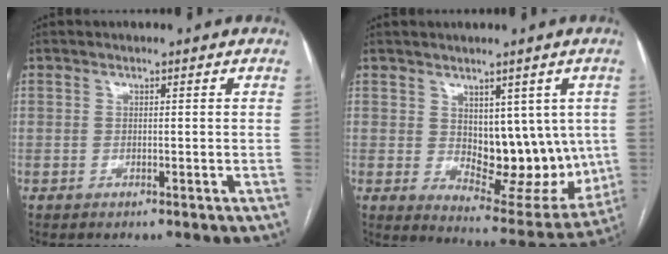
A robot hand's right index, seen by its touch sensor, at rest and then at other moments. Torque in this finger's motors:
{"motor_torque": [0.17, 0.25, 0.19, 0.02]}